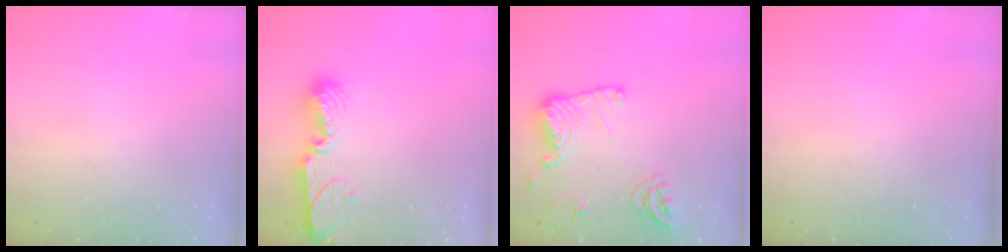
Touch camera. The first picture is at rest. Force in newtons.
{"total": 10.0, "press": 10.0, "slide": 0.9}
{"total": 17.4, "press": 17.4, "slide": 1.1}
{"total": 0.0}